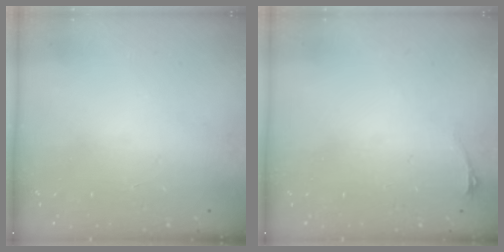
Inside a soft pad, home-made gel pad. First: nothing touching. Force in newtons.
{"total": 2.9, "press": 2.6, "slide": 1.5}